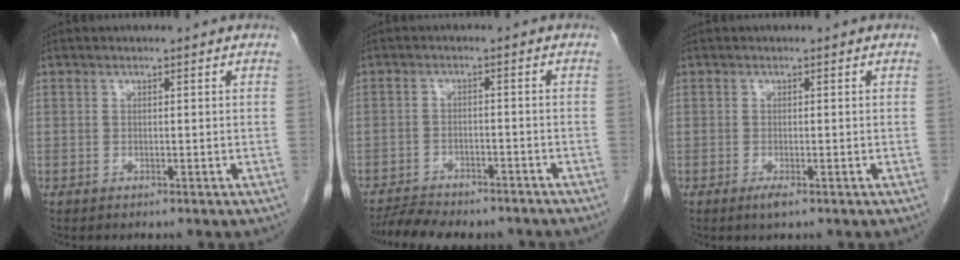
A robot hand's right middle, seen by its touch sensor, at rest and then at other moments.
{"total": 9.4, "force": [-8.5, 2.5, 3.3], "torque": [-0.053, 0.000, -0.122]}
{"total": 1.4, "force": [-0.8, 0.2, 1.1], "torque": [-0.021, -0.003, -0.013]}